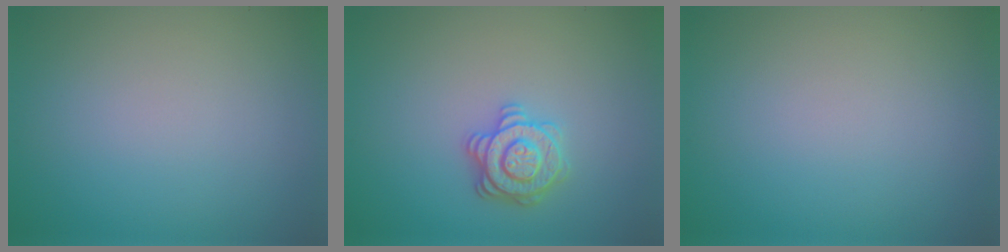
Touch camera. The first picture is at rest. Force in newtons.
{"total": 2.9, "press": 2.8, "slide": 0.6}
{"total": 0.0}